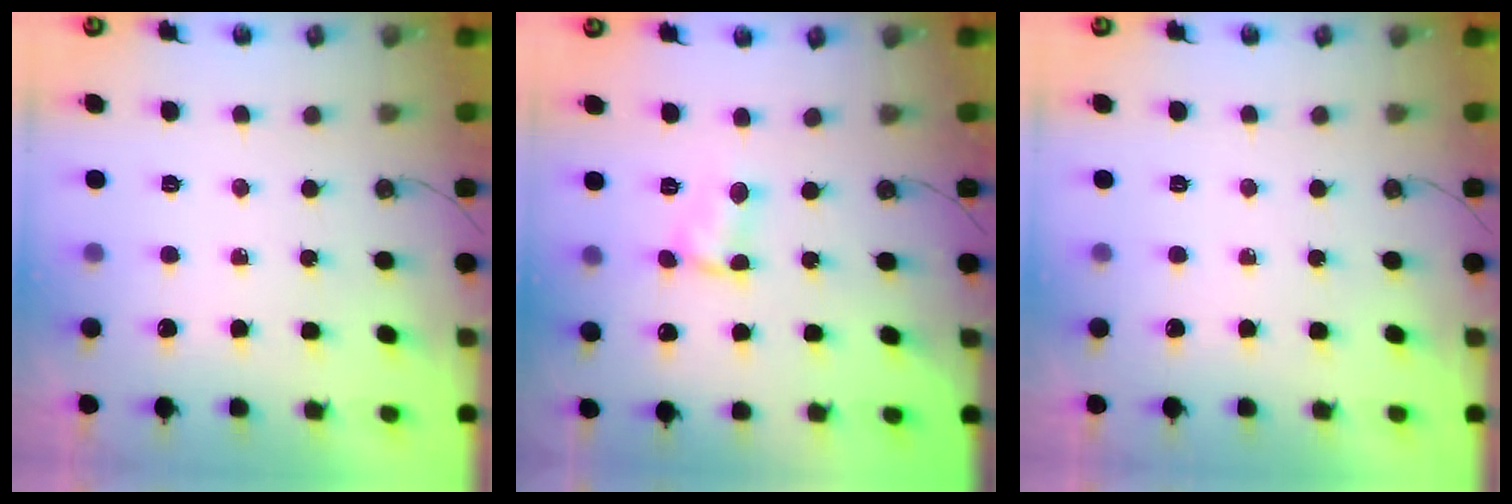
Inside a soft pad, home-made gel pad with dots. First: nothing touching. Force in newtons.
{"total": 2.5, "press": 2.5, "slide": 0.2}
{"total": 0.0}